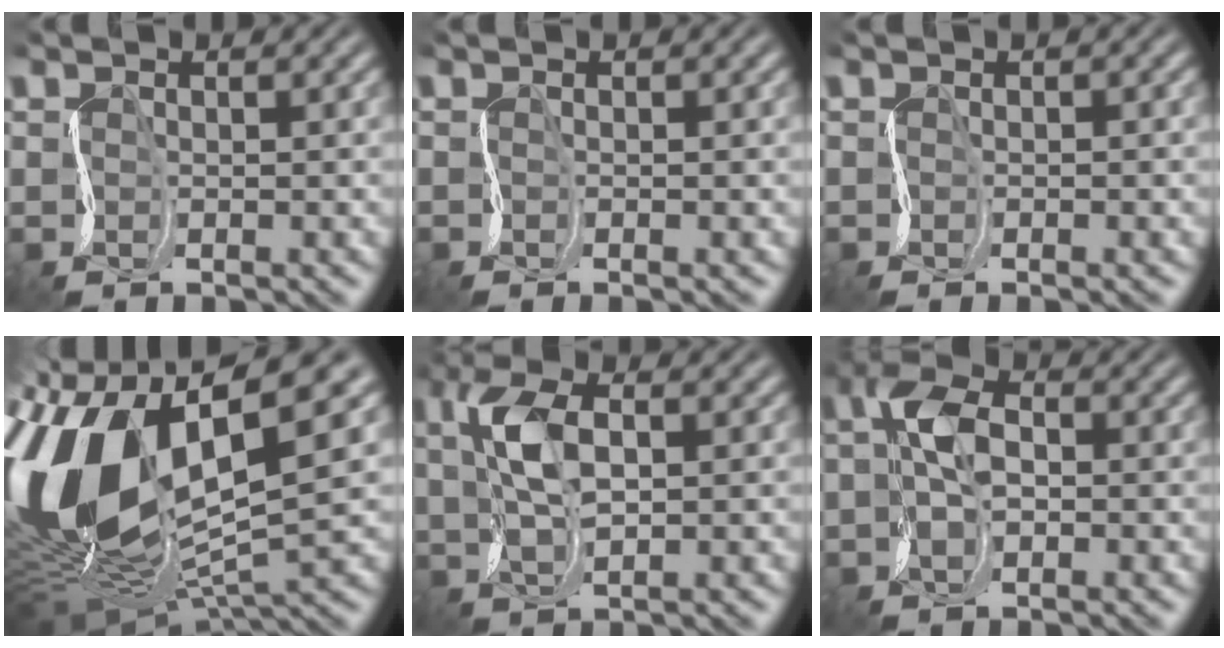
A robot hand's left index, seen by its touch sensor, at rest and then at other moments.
{"total": 1.5, "force": [-0.3, 0.5, 1.4], "torque": [-0.013, -0.002, -0.007]}
{"total": 1.6, "force": [-0.6, 0.4, 1.5], "torque": [-0.019, -0.001, -0.006]}
{"total": 14.7, "force": [1.6, 6.6, 13.0], "torque": [-0.285, 0.004, 0.034]}
{"total": 4.6, "force": [1.3, 1.9, 4.0], "torque": [-0.092, 0.013, 0.018]}
{"total": 4.8, "force": [0.0, 2.8, 3.9], "torque": [-0.080, 0.010, -0.009]}